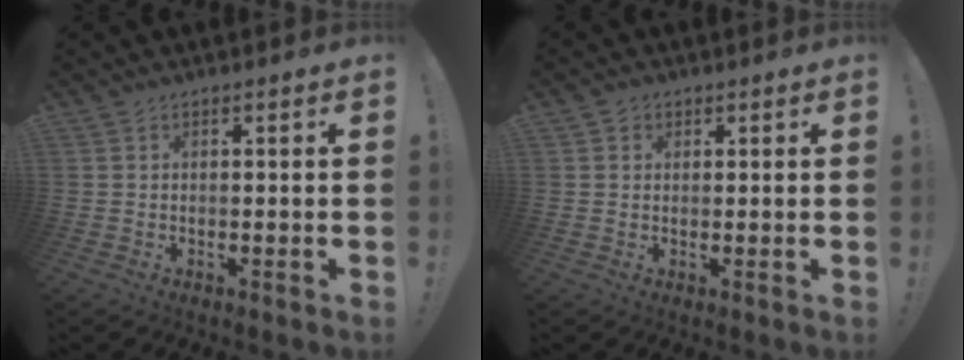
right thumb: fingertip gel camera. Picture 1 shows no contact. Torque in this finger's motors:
{"motor_torque": [0.20, -0.48, -0.13, -0.14, 0.00]}